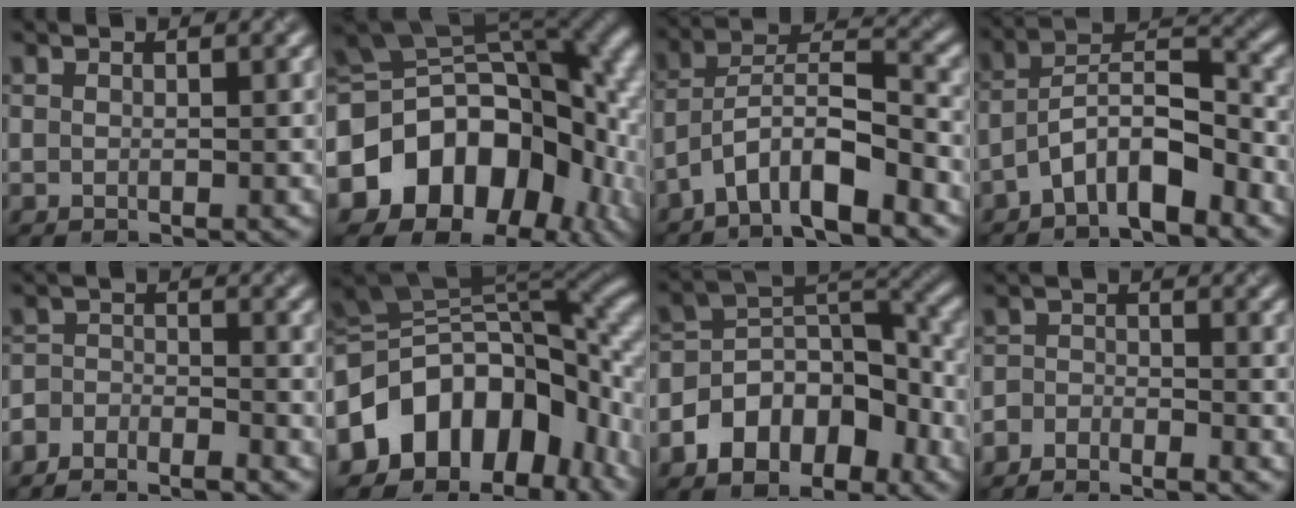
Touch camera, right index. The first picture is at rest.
{"total": 15.4, "force": [-4.4, 11.7, 9.0], "torque": [-0.151, 0.005, -0.081]}
{"total": 7.2, "force": [-5.1, 1.9, 4.8], "torque": [-0.078, 0.016, -0.095]}
{"total": 6.5, "force": [-4.2, 2.3, 4.3], "torque": [-0.070, 0.013, -0.083]}
{"total": 4.2, "force": [-4.0, 0.9, 1.0], "torque": [-0.016, -0.005, -0.076]}
{"total": 15.4, "force": [-3.4, 10.0, 11.2], "torque": [-0.186, 0.017, -0.065]}
{"total": 8.5, "force": [-4.3, 5.4, 5.0], "torque": [-0.072, 0.015, -0.088]}
{"total": 3.1, "force": [-2.9, 0.7, 0.7], "torque": [-0.009, 0.002, -0.059]}